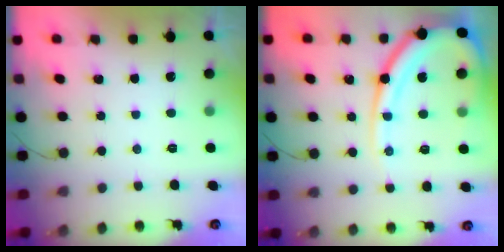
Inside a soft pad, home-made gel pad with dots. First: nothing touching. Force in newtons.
{"total": 15.4, "press": 15.3, "slide": 1.7}